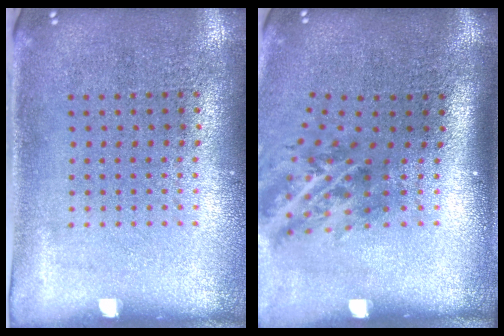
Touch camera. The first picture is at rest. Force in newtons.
{"total": 1.8, "press": 1.2, "slide": 1.4}